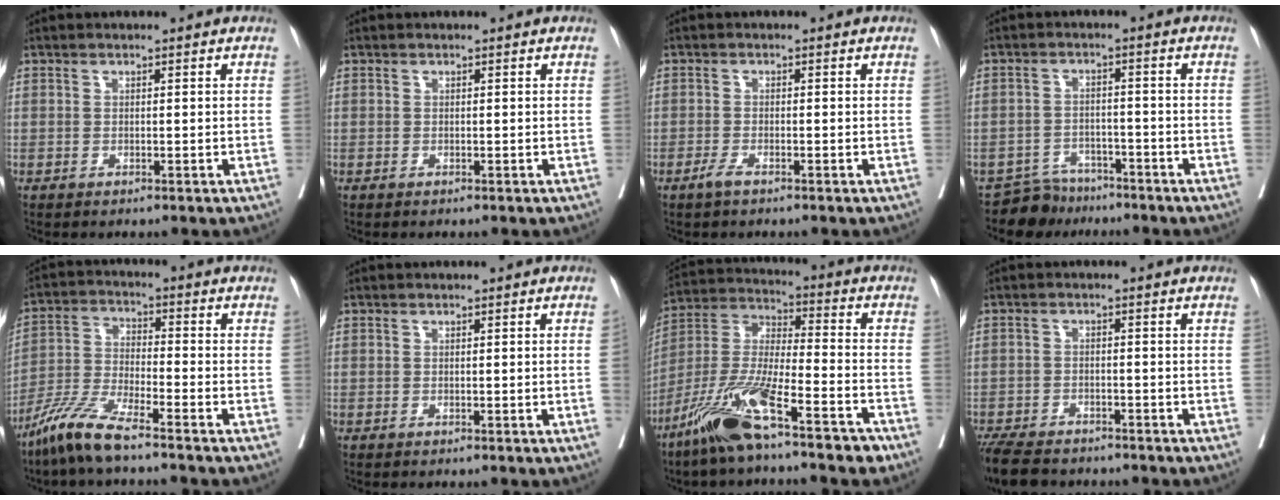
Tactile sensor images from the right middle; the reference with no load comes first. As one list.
[{"total": 0.0}, {"total": 1.5, "force": [-1.1, 0.2, 1.0], "torque": [-0.025, -0.003, -0.022]}, {"total": 4.5, "force": [-4.0, 1.9, -0.8], "torque": [0.012, 0.003, -0.068]}, {"total": 8.2, "force": [-6.5, 0.3, 5.0], "torque": [-0.110, -0.022, -0.136]}, {"total": 1.1, "force": [-0.1, -0.5, 1.0], "torque": [-0.014, -0.003, 0.000]}, {"total": 15.1, "force": [-10.1, 2.5, 10.9], "torque": [-0.227, -0.014, -0.189]}, {"total": 8.7, "force": [-7.5, 2.8, 3.4], "torque": [-0.061, -0.016, -0.119]}]